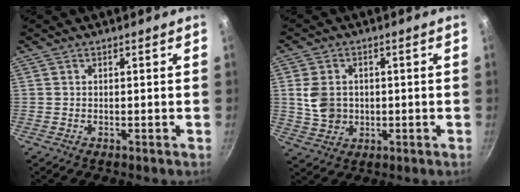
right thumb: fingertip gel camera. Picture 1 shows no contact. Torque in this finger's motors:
{"motor_torque": [-0.37, 0.39, 0.55, 0.50, 0.12]}